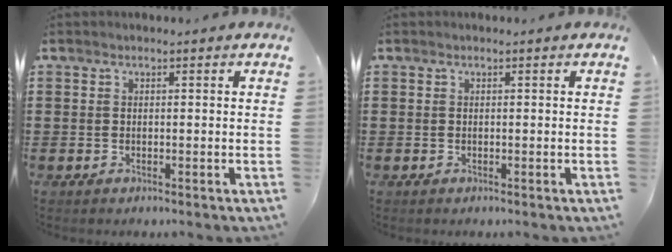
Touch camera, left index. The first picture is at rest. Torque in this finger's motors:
{"motor_torque": [0.00, 0.00, 0.00, 0.00]}